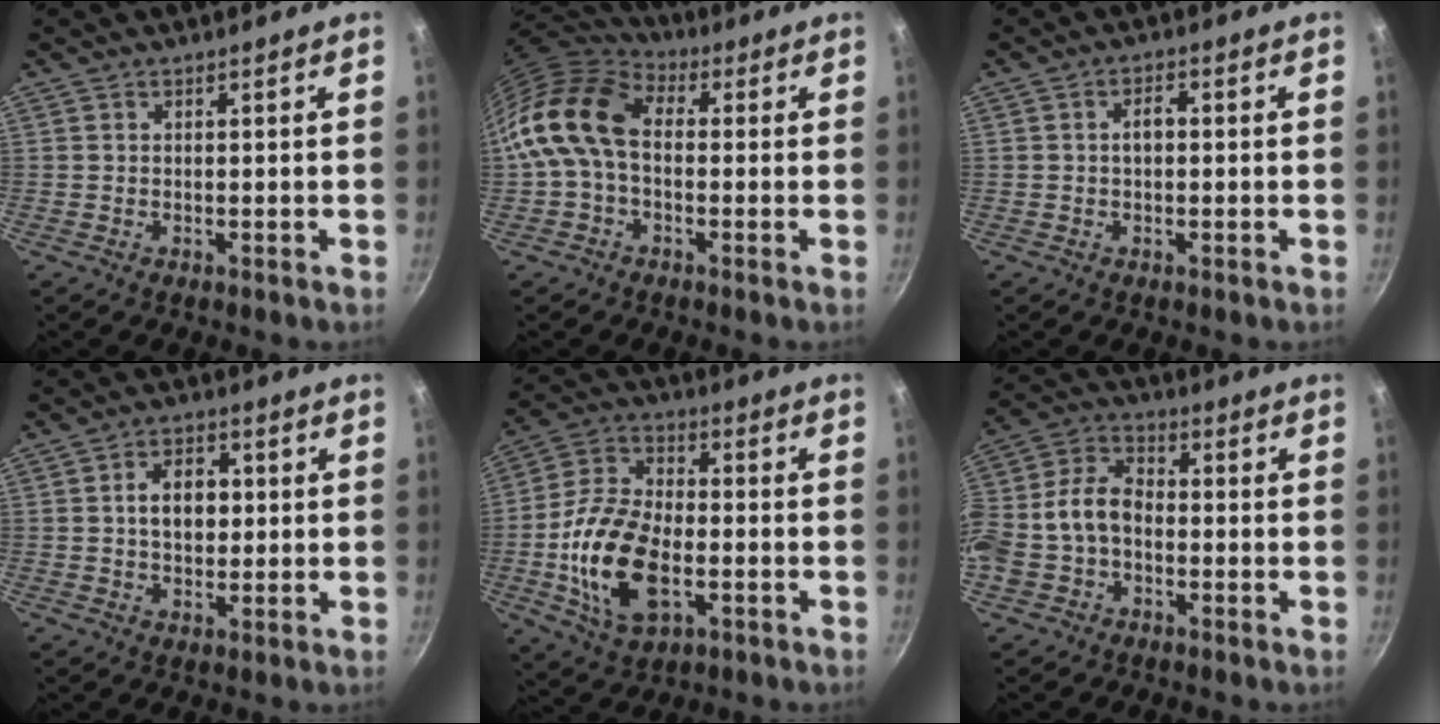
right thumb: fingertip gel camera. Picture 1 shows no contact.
{"total": 14.7, "force": [0.0, 10.0, 10.7], "torque": [-0.194, 0.033, -0.020]}
{"total": 2.6, "force": [-0.1, 1.5, 2.1], "torque": [-0.028, 0.011, -0.003]}
{"total": 7.3, "force": [0.7, 5.1, 5.2], "torque": [-0.058, 0.011, 0.007]}
{"total": 18.0, "force": [-4.1, 10.4, 14.1], "torque": [-0.260, 0.024, -0.078]}
{"total": 13.5, "force": [-2.6, 9.6, 9.2], "torque": [-0.167, 0.050, -0.060]}